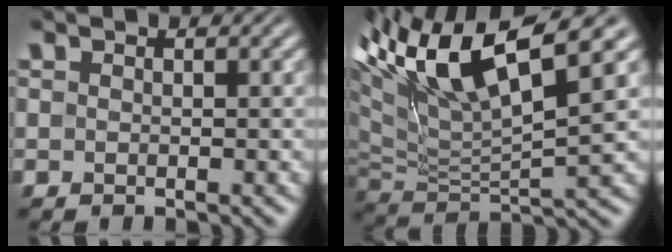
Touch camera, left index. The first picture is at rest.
{"total": 11.2, "force": [6.2, 2.7, 8.9], "torque": [-0.177, 0.024, 0.115]}